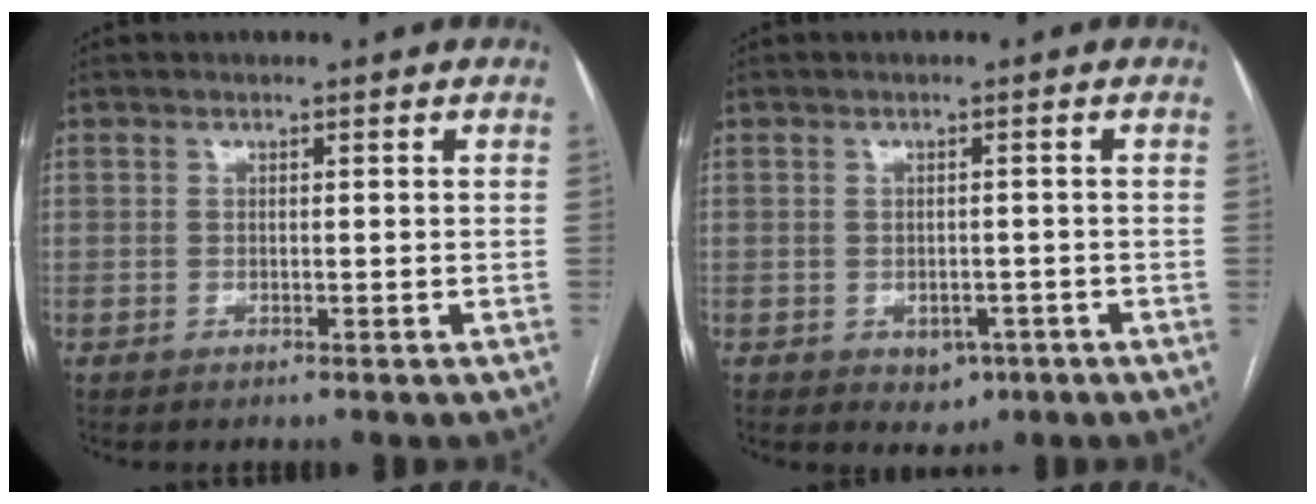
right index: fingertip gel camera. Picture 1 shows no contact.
{"total": 3.1, "force": [-1.4, 2.2, 1.6], "torque": [-0.013, 0.002, -0.009]}